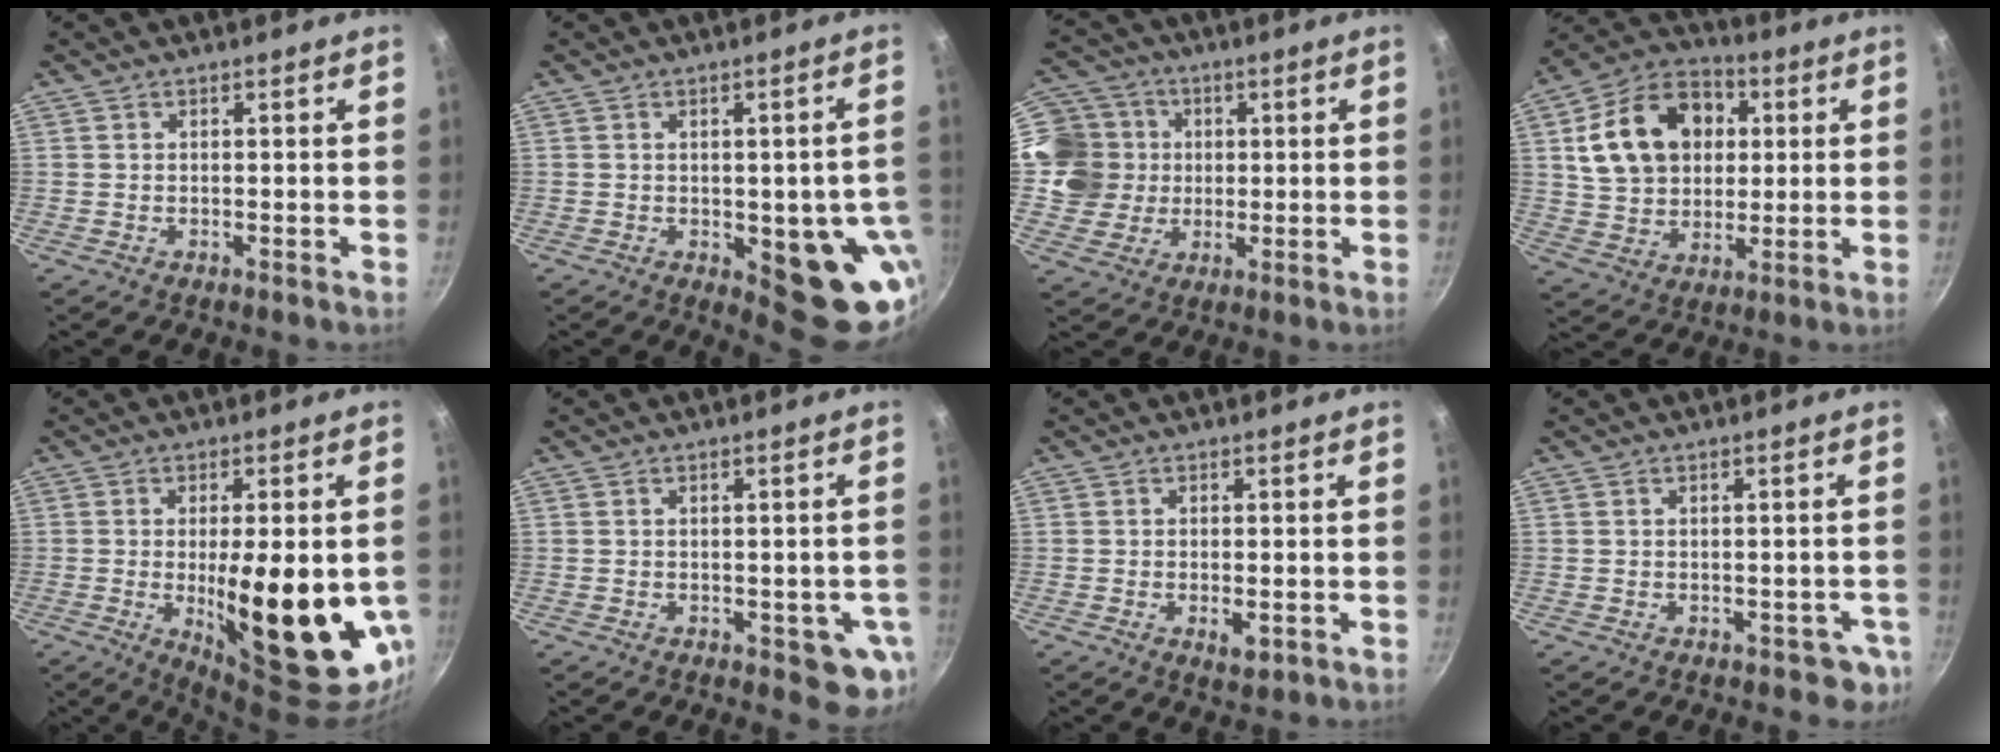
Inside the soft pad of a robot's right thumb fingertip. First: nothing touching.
{"total": 13.8, "force": [-2.4, 5.8, 12.3], "torque": [-0.097, -0.006, -0.023]}
{"total": 11.5, "force": [1.0, 11.0, 3.3], "torque": [-0.034, 0.017, 0.012]}
{"total": 18.5, "force": [4.0, 13.9, 11.6], "torque": [-0.173, 0.016, 0.064]}
{"total": 20.7, "force": [-2.7, 6.9, 19.3], "torque": [-0.253, -0.021, -0.026]}
{"total": 6.4, "force": [-1.4, 3.1, 5.4], "torque": [-0.037, 0.005, -0.012]}
{"total": 3.1, "force": [-0.8, 1.5, 2.6], "torque": [-0.041, -0.006, -0.010]}
{"total": 3.8, "force": [-1.2, 2.6, 2.5], "torque": [0.001, 0.018, 0.002]}